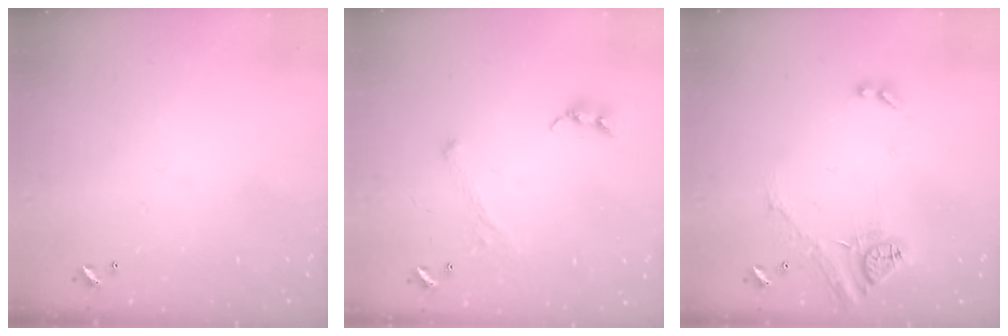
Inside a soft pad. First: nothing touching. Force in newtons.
{"total": 0.8, "press": 0.7, "slide": 0.4}
{"total": 15.6, "press": 15.6, "slide": 1.1}